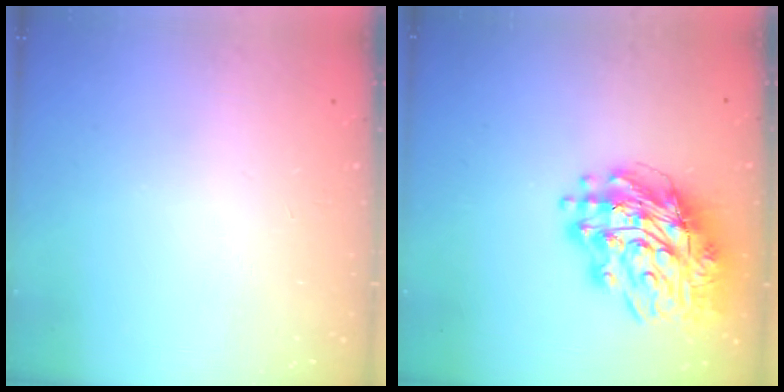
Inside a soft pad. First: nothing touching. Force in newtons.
{"total": 18.5, "press": 18.3, "slide": 3.0}